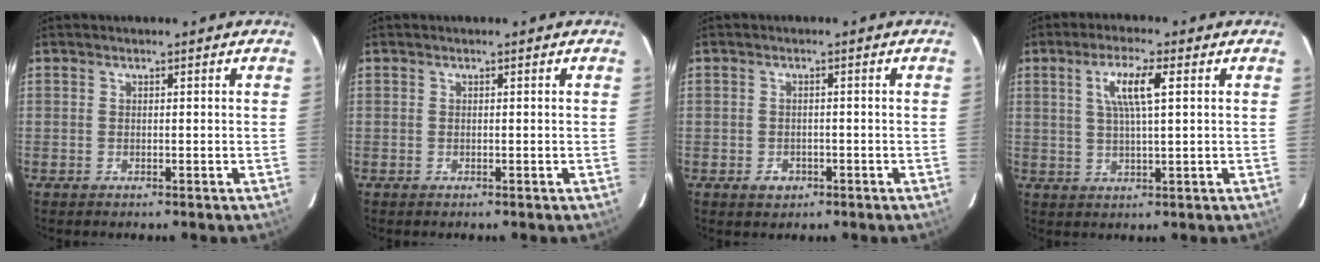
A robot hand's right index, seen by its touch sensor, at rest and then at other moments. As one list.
[{"total": 0.0}, {"total": 2.7, "force": [-1.2, 2.3, 0.8], "torque": [-0.017, 0.003, -0.014]}, {"total": 6.5, "force": [2.0, 0.8, 6.1], "torque": [-0.114, 0.004, 0.037]}]